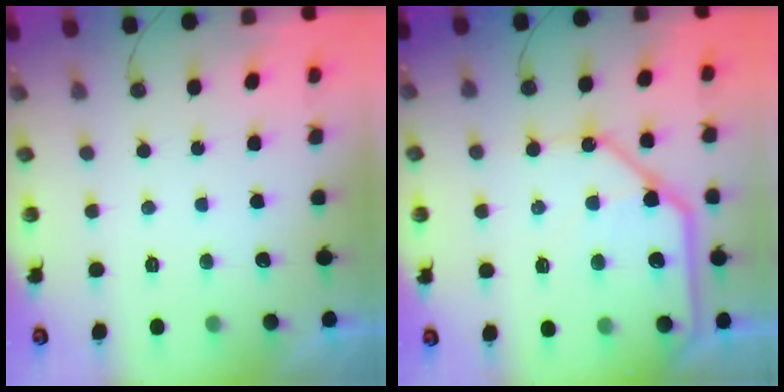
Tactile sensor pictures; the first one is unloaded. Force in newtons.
{"total": 19.3, "press": 19.2, "slide": 2.3}